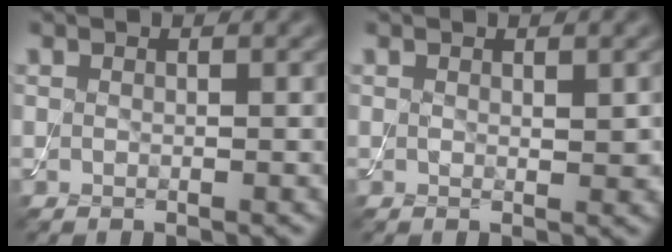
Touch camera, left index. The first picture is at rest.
{"total": 1.1, "force": [0.3, 0.5, 0.9], "torque": [-0.012, -0.004, 0.006]}